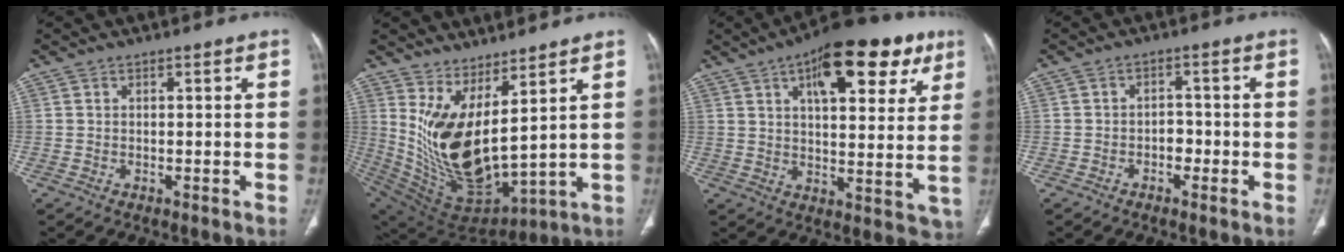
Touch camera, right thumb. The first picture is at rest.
{"total": 16.5, "force": [6.9, 5.9, 13.7], "torque": [-0.254, -0.075, 0.164]}
{"total": 23.9, "force": [11.3, 11.1, 17.9], "torque": [-0.213, -0.017, 0.162]}
{"total": 2.8, "force": [-1.2, 2.1, 1.4], "torque": [-0.004, 0.013, -0.023]}